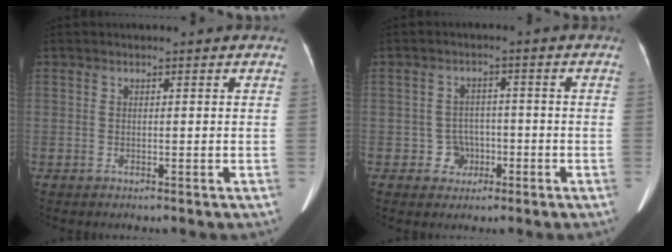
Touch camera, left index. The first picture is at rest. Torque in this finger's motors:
{"motor_torque": [-0.07, 0.00, -0.01, 0.00]}